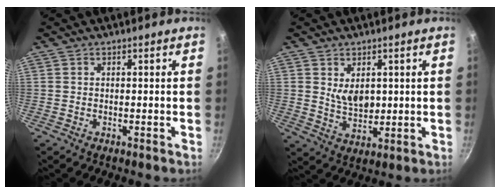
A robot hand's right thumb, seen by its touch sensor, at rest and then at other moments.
{"total": 5.9, "force": [1.5, 4.0, 4.1], "torque": [-0.056, -0.021, 0.034]}